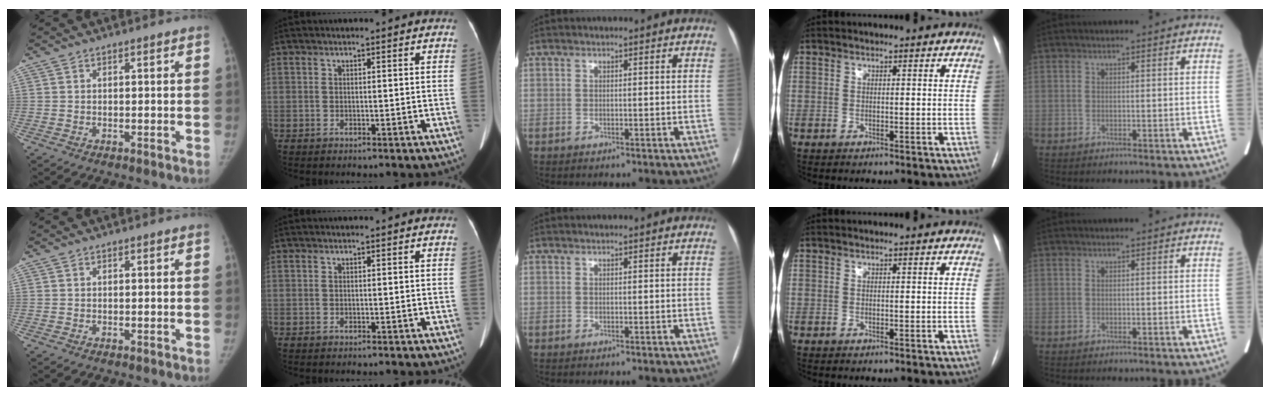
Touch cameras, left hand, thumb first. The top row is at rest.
{}